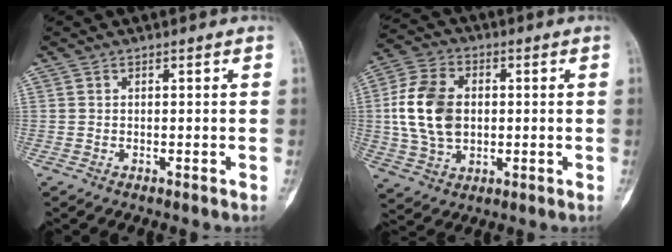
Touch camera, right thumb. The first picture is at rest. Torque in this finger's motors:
{"motor_torque": [1.42, 0.91, 0.44, -1.02, 0.28]}